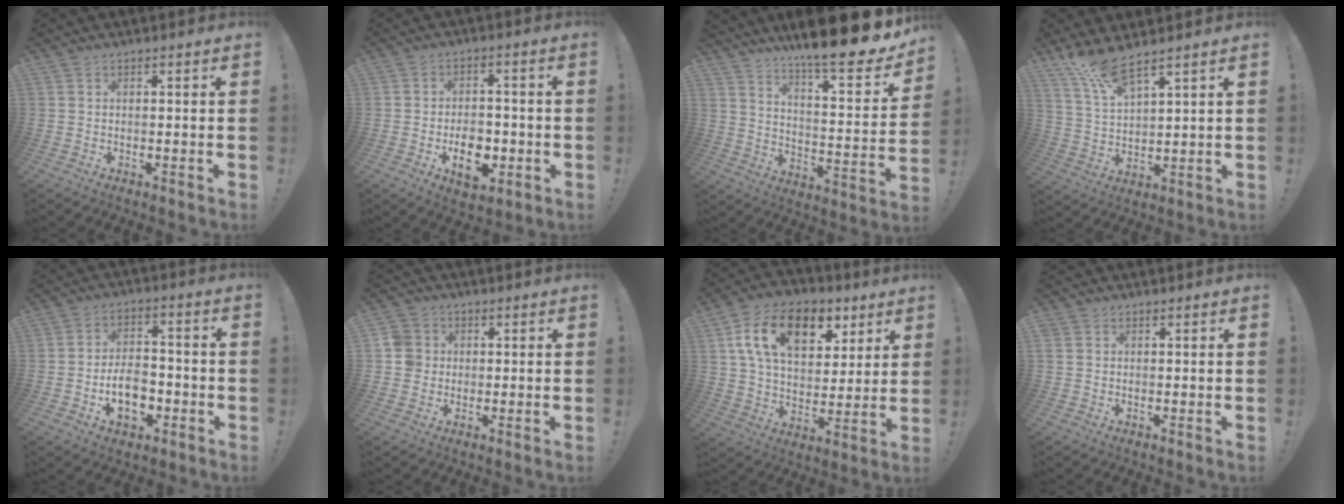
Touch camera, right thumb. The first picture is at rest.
{"total": 10.1, "force": [-3.5, 6.6, 6.8], "torque": [-0.090, 0.014, -0.054]}
{"total": 16.3, "force": [13.4, 1.4, 9.1], "torque": [-0.131, -0.120, 0.213]}
{"total": 8.5, "force": [7.0, 1.5, 4.5], "torque": [-0.097, -0.037, 0.128]}
{"total": 10.7, "force": [-3.8, 7.0, 7.2], "torque": [-0.107, 0.018, -0.064]}
{"total": 5.6, "force": [0.1, 5.3, 1.8], "torque": [-0.026, 0.011, 0.003]}
{"total": 18.8, "force": [8.0, 11.9, 12.1], "torque": [-0.188, -0.025, 0.145]}
{"total": 1.1, "force": [0.6, 0.9, 0.4], "torque": [-0.010, 0.004, 0.012]}